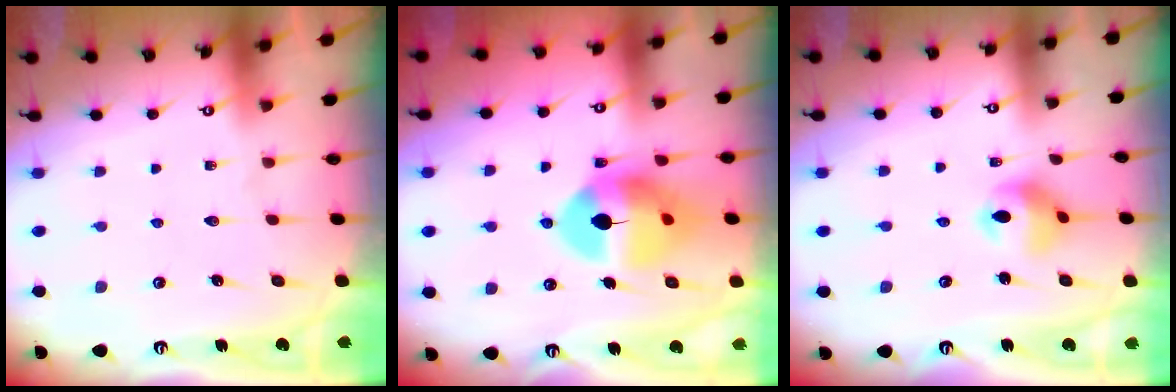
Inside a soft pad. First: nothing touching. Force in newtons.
{"total": 13.0, "press": 12.9, "slide": 1.7}
{"total": 8.7, "press": 8.6, "slide": 1.1}